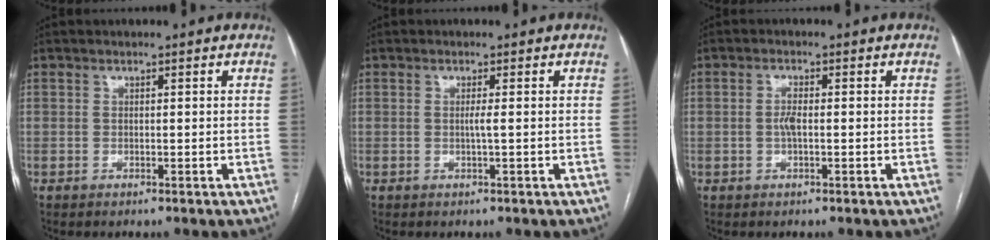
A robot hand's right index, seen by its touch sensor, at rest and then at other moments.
{"total": 1.1, "force": [0.0, -0.3, 1.0], "torque": [-0.019, 0.000, -0.003]}
{"total": 2.2, "force": [-0.3, 0.6, 2.1], "torque": [-0.047, 0.002, -0.004]}